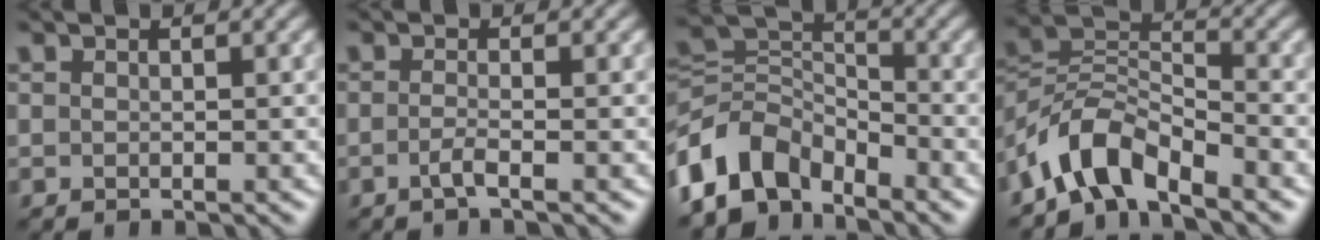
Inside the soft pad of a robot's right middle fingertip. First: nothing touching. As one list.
[{"total": 1.3, "force": [-0.6, 0.2, 1.2], "torque": [-0.022, 0.002, -0.019]}, {"total": 7.8, "force": [-4.9, 4.7, 3.8], "torque": [-0.068, 0.005, -0.106]}, {"total": 5.8, "force": [-4.5, 2.3, 2.9], "torque": [-0.047, 0.006, -0.098]}]